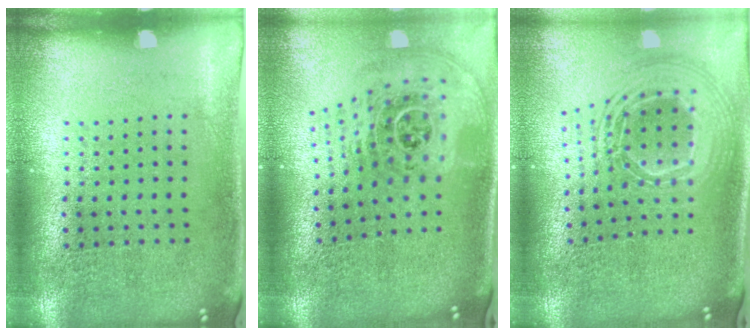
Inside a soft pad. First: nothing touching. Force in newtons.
{"total": 2.7, "press": 1.8, "slide": 2.0}
{"total": 2.5, "press": 1.8, "slide": 1.6}